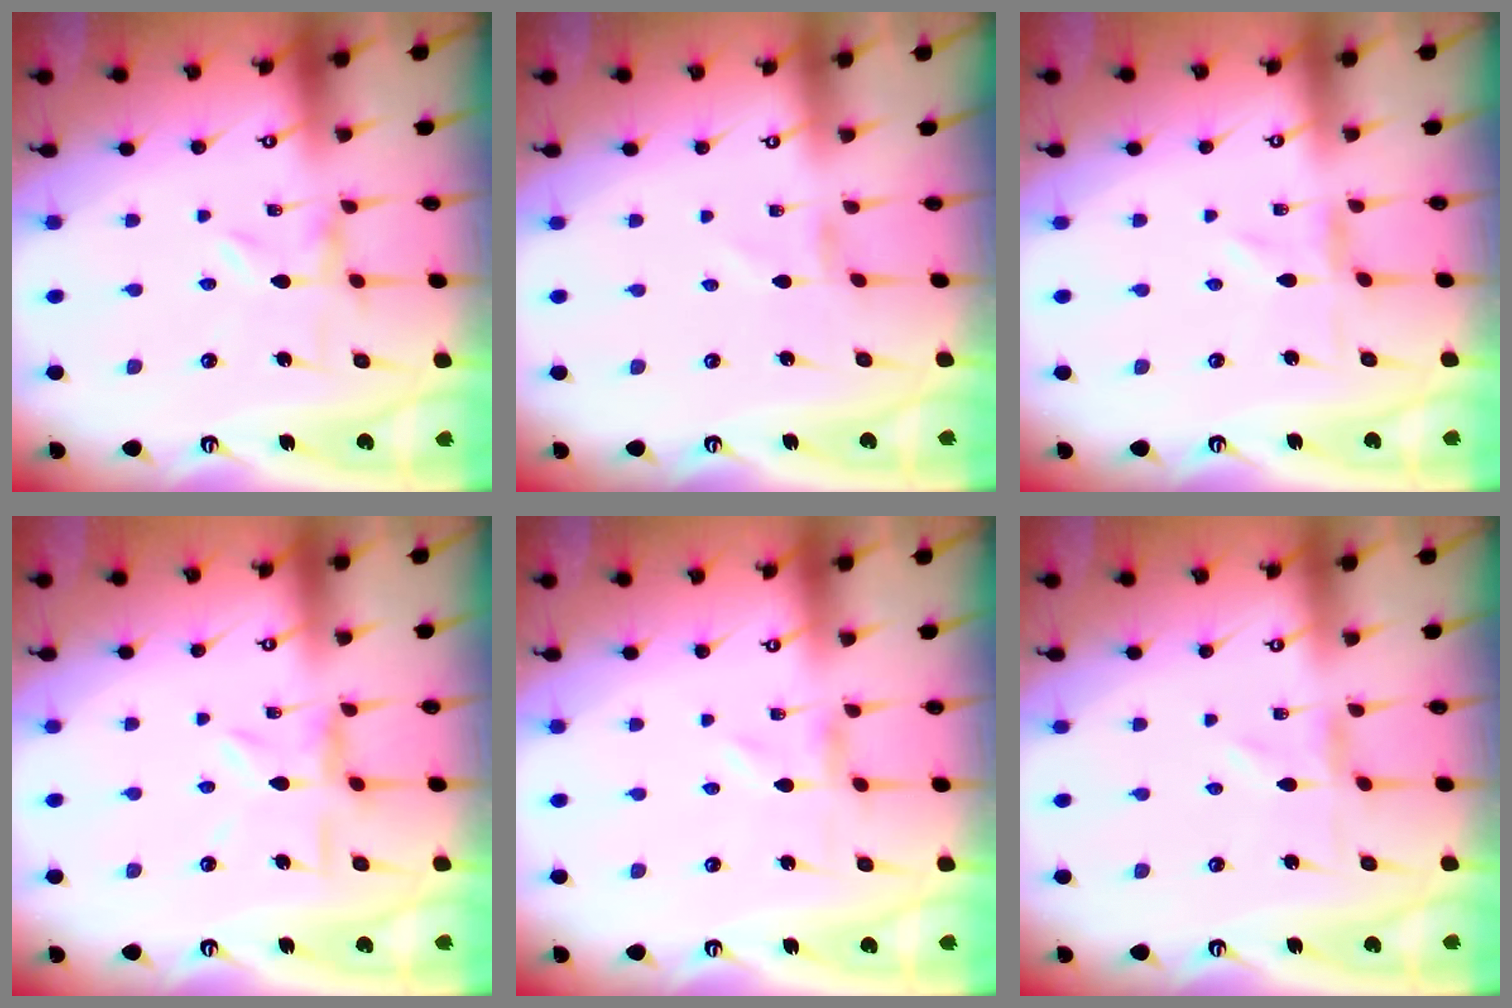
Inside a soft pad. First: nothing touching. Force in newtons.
{"total": 0.9, "press": 0.8, "slide": 0.1}
{"total": 0.0}
{"total": 6.9, "press": 6.9, "slide": 0.7}
{"total": 0.0}
{"total": 0.6, "press": 0.6, "slide": 0.2}